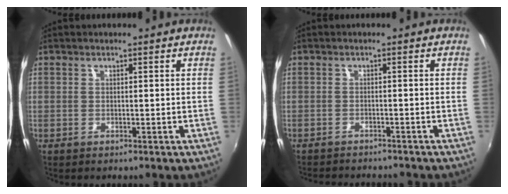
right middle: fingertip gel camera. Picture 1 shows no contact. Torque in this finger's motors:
{"motor_torque": [1.03, -1.11, 0.10, 0.03]}